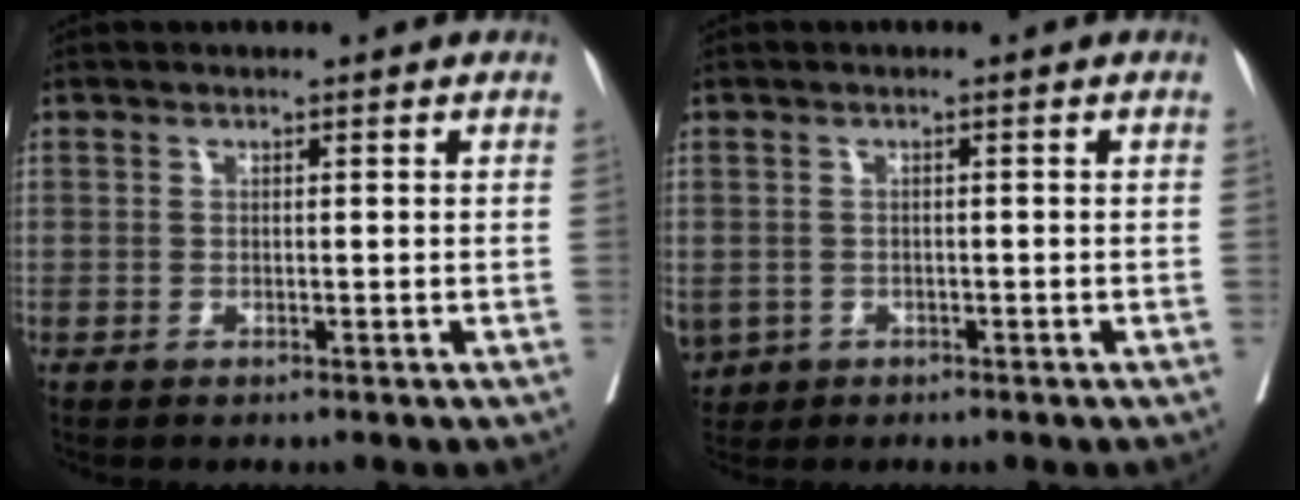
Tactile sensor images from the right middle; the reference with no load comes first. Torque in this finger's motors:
{"motor_torque": [1.07, 0.37, 1.05, 0.21]}